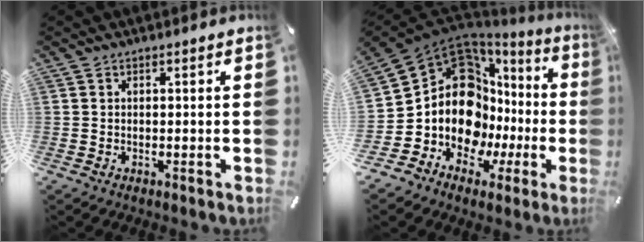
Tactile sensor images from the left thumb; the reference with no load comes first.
{"total": 16.6, "force": [1.7, 12.8, 10.4], "torque": [-0.209, -0.056, 0.036]}